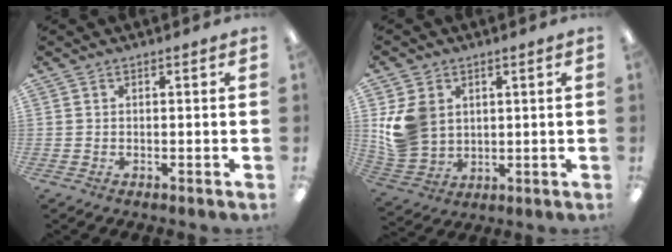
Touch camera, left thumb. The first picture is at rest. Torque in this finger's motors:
{"motor_torque": [0.78, 1.62, 0.72, -0.83, 0.09]}